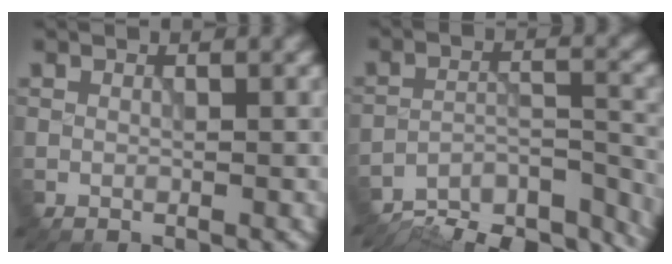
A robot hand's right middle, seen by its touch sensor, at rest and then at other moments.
{"total": 11.7, "force": [-10.8, 2.9, 3.5], "torque": [-0.046, 0.003, -0.146]}